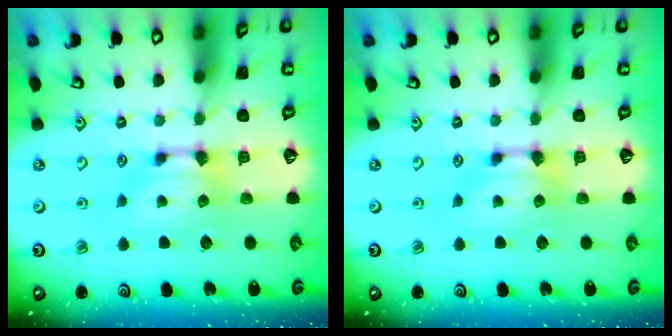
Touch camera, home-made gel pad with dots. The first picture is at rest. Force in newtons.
{"total": 0.0}